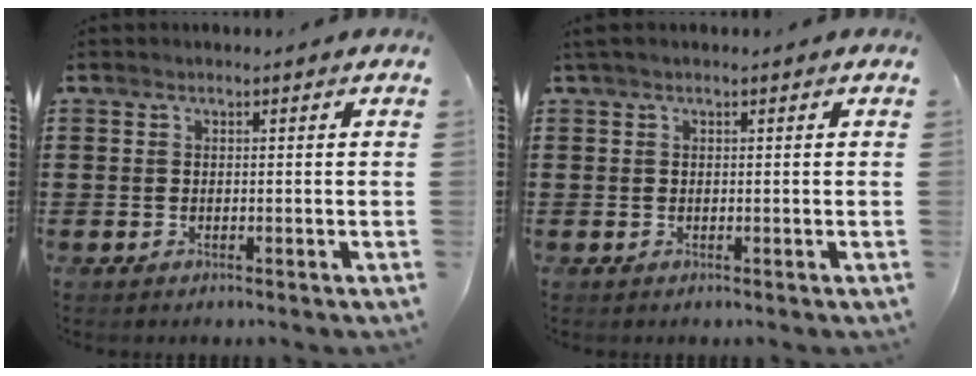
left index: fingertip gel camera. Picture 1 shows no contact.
{"total": 0.6, "force": [0.2, 0.1, 0.5], "torque": [-0.010, 0.001, 0.004]}